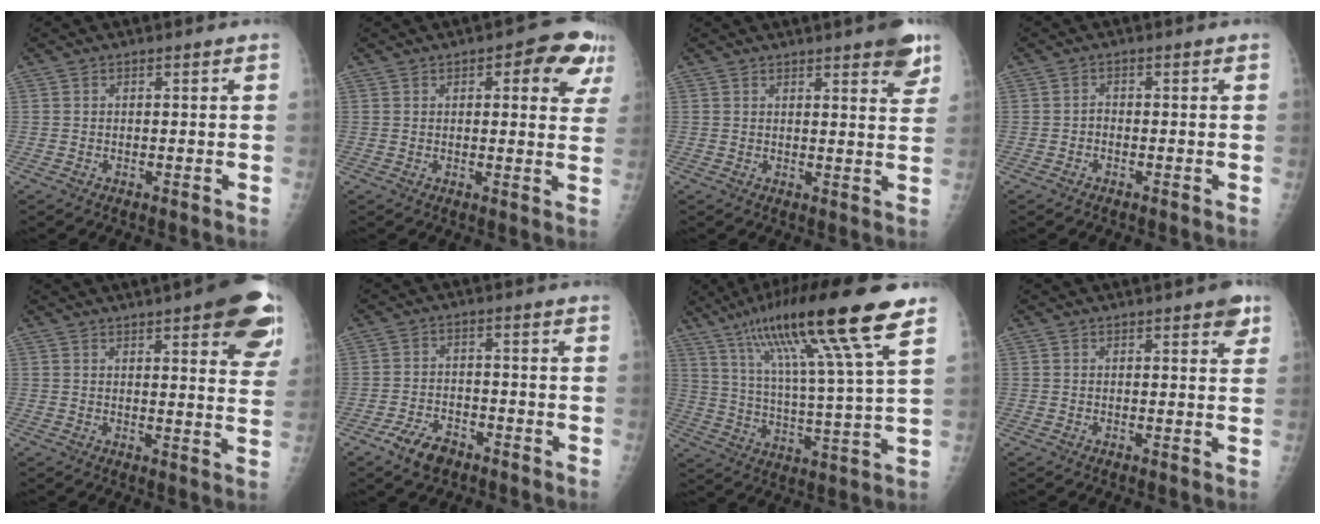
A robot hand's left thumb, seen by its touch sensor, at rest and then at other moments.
{"total": 10.0, "force": [4.5, 4.1, 8.0], "torque": [-0.053, -0.009, 0.044]}
{"total": 6.8, "force": [4.3, 1.5, 5.1], "torque": [-0.047, -0.019, 0.051]}
{"total": 1.2, "force": [-0.6, 0.8, 0.6], "torque": [-0.003, 0.004, -0.014]}
{"total": 16.7, "force": [9.1, 4.4, 13.3], "torque": [-0.142, -0.030, 0.104]}
{"total": 6.0, "force": [-4.0, 3.3, 3.0], "torque": [-0.051, 0.022, -0.070]}
{"total": 21.3, "force": [12.4, 1.4, 17.3], "torque": [-0.289, -0.027, 0.208]}
{"total": 3.6, "force": [2.1, 1.1, 2.7], "torque": [-0.023, -0.007, 0.021]}